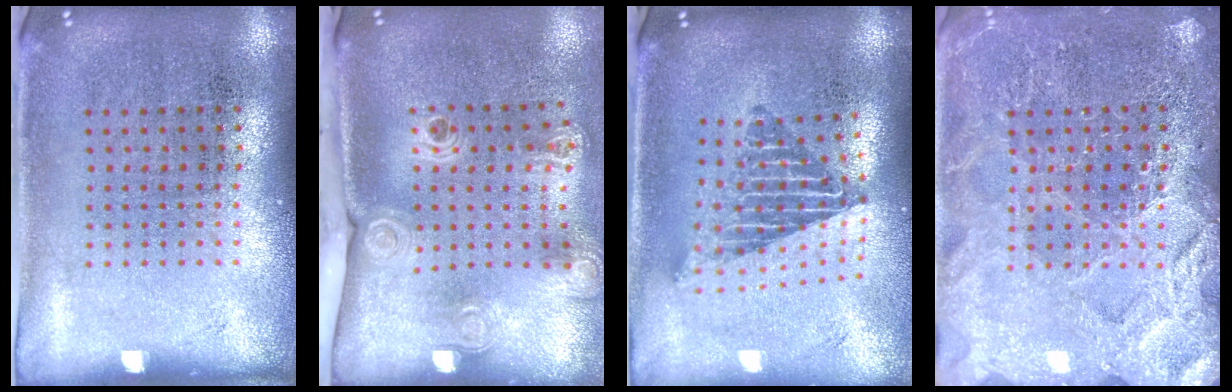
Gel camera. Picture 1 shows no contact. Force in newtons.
{"total": 2.2, "press": 1.6, "slide": 1.6}
{"total": 2.1, "press": 1.5, "slide": 1.4}
{"total": 3.4, "press": 3.4, "slide": 0.4}